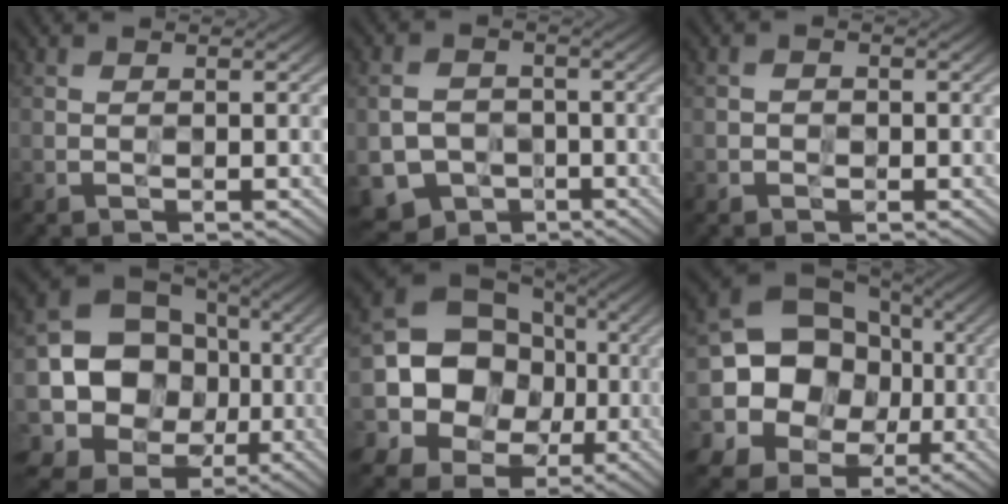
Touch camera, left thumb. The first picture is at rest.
{"total": 7.5, "force": [-2.8, 6.1, 3.4], "torque": [-0.079, -0.024, -0.060]}
{"total": 1.0, "force": [-0.3, 0.9, 0.2], "torque": [0.001, -0.002, -0.008]}
{"total": 15.1, "force": [-1.1, 13.3, 7.0], "torque": [-0.160, -0.020, -0.026]}
{"total": 15.8, "force": [-1.5, 13.6, 7.9], "torque": [-0.177, -0.018, -0.036]}
{"total": 16.7, "force": [-1.6, 14.7, 7.7], "torque": [-0.193, -0.012, -0.036]}